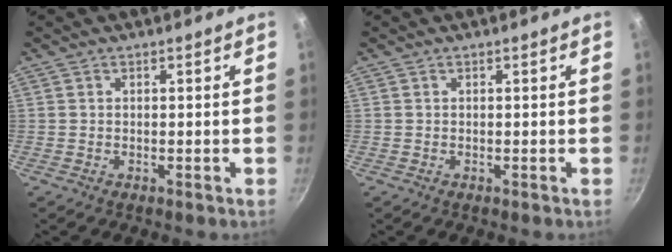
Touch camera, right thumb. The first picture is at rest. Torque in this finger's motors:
{"motor_torque": [0.00, 0.00, -0.08, 0.31, 0.00]}